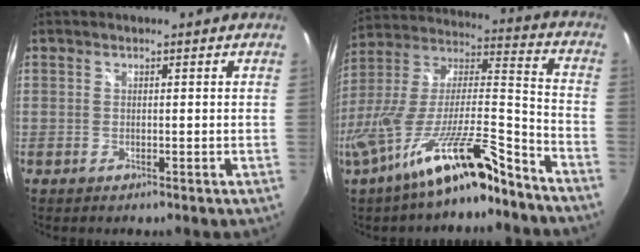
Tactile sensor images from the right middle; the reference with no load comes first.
{"total": 19.9, "force": [-14.0, 2.7, 13.8], "torque": [-0.251, -0.028, -0.243]}